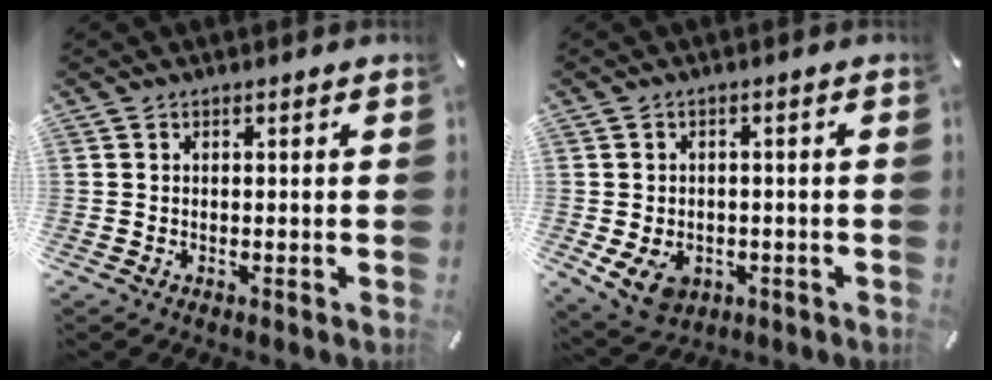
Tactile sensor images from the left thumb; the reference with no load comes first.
{"total": 7.0, "force": [-2.3, 5.4, 3.8], "torque": [-0.078, 0.010, -0.041]}